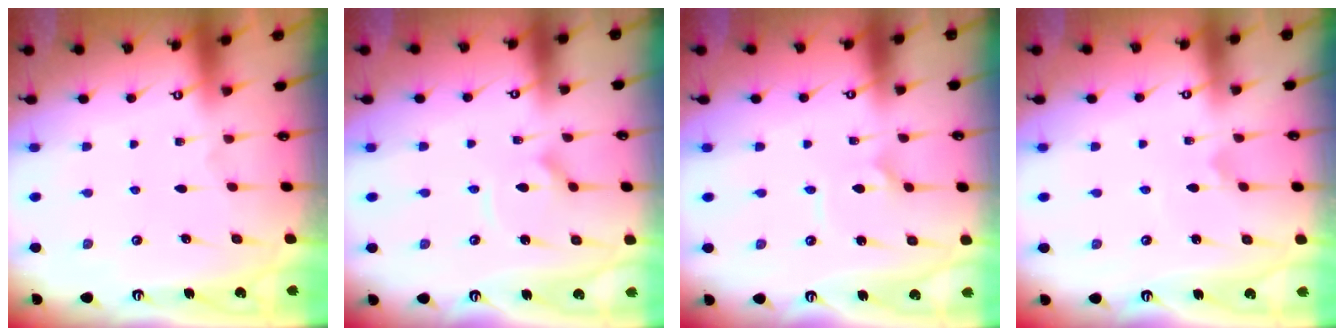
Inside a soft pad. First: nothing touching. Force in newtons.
{"total": 3.2, "press": 3.2, "slide": 0.7}
{"total": 2.1, "press": 2.1, "slide": 0.1}
{"total": 2.0, "press": 2.0, "slide": 0.2}